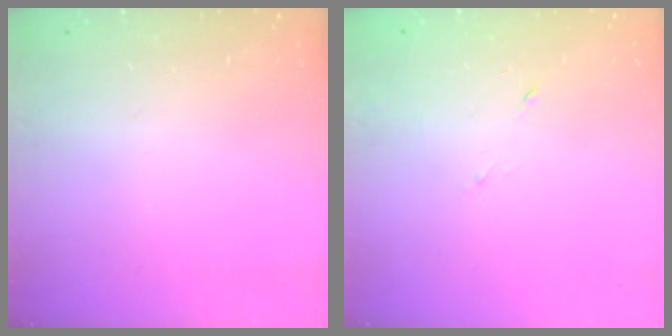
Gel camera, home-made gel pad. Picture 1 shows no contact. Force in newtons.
{"total": 3.8, "press": 3.7, "slide": 0.9}